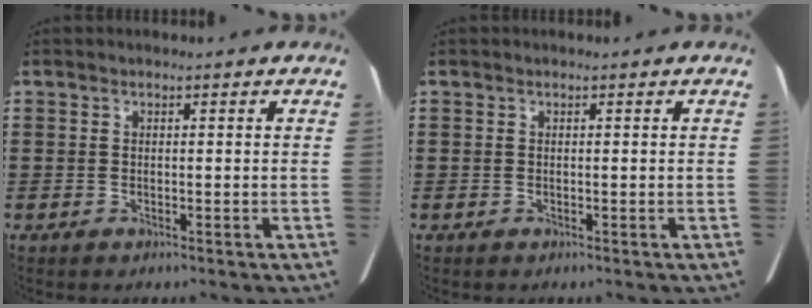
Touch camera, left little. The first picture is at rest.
{"total": 0.0}